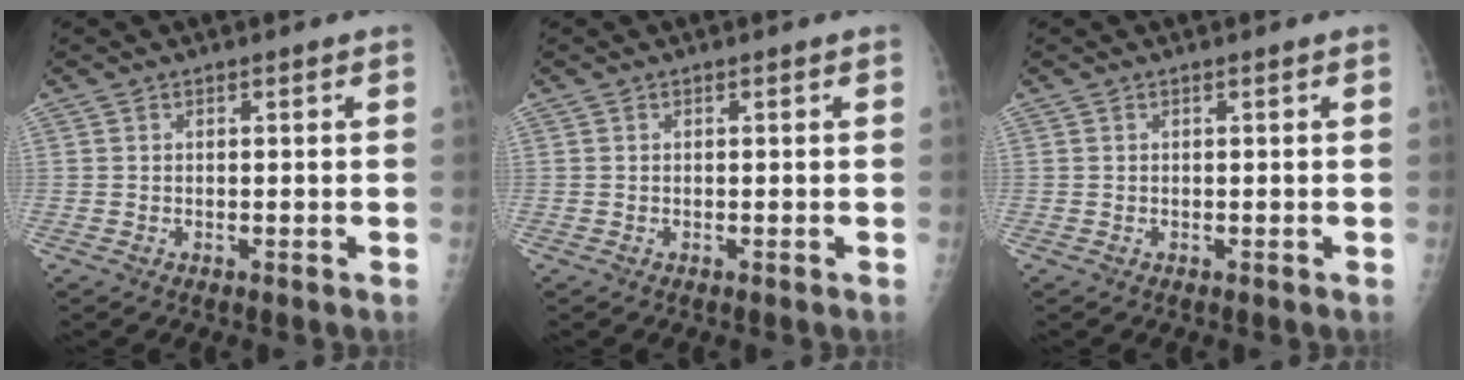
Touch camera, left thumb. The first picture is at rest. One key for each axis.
{"total": 0.0}
{"total": 0.0}